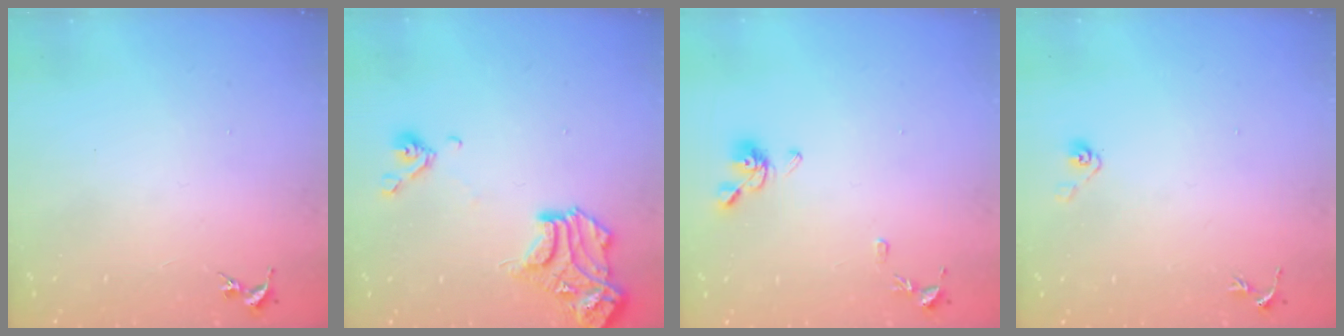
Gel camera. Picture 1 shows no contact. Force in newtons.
{"total": 14.9, "press": 14.8, "slide": 1.2}
{"total": 9.4, "press": 9.4, "slide": 1.0}
{"total": 4.0, "press": 3.3, "slide": 2.2}